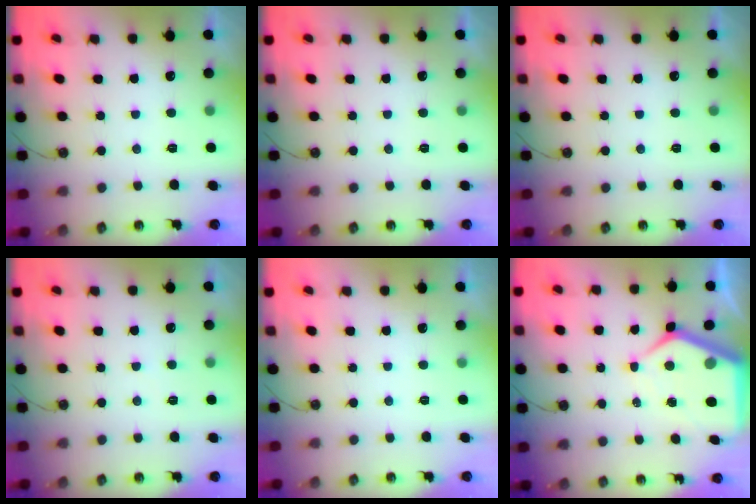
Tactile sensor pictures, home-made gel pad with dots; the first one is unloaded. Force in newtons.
{"total": 0.0}
{"total": 0.0}
{"total": 2.8, "press": 2.8, "slide": 0.4}
{"total": 0.0}
{"total": 9.8, "press": 9.8, "slide": 0.8}